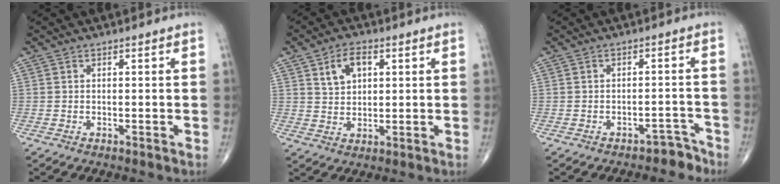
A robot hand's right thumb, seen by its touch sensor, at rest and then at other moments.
{"total": 6.3, "force": [2.5, 4.0, 4.1], "torque": [-0.054, -0.007, 0.046]}
{"total": 3.6, "force": [-3.1, 1.9, 0.2], "torque": [0.010, 0.043, -0.036]}